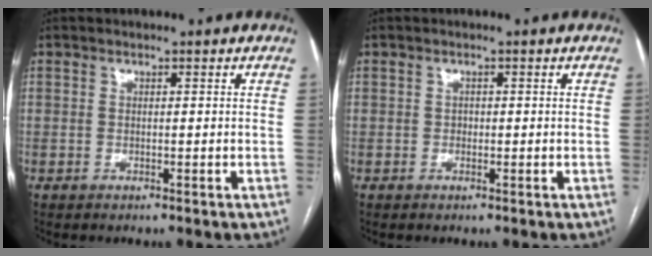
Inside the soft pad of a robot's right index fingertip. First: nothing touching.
{"total": 0.6, "force": [-0.1, 0.6, 0.2], "torque": [0.000, 0.004, -0.003]}